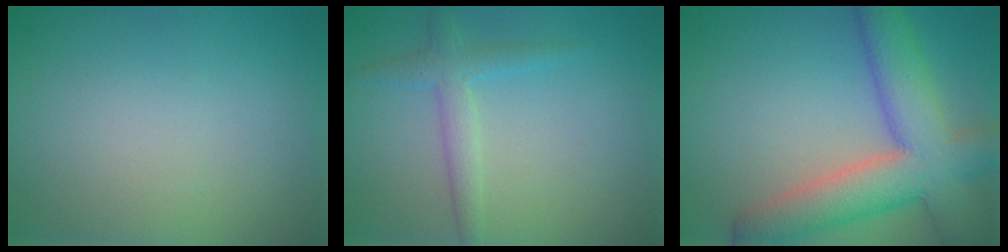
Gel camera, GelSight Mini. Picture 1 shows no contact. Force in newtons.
{"total": 2.3, "press": 2.3, "slide": 0.1}
{"total": 8.8, "press": 8.8, "slide": 0.6}